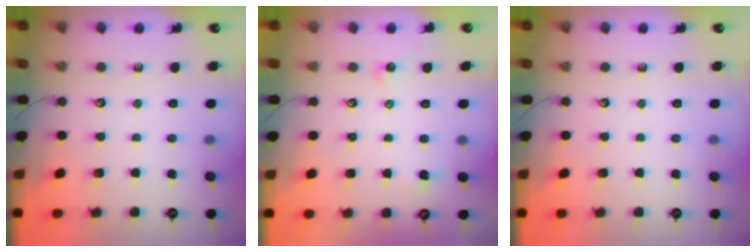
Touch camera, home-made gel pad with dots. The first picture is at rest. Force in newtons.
{"total": 2.2, "press": 2.2, "slide": 0.4}
{"total": 0.0}